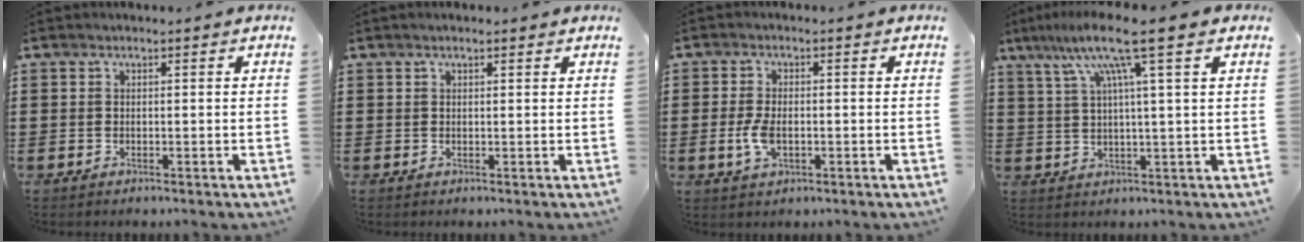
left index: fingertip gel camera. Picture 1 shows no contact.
{"total": 0.9, "force": [0.6, 0.2, 0.6], "torque": [-0.012, 0.002, 0.011]}
{"total": 4.2, "force": [-0.9, 2.1, 3.5], "torque": [-0.090, -0.007, -0.022]}
{"total": 10.0, "force": [5.3, -0.1, 8.4], "torque": [-0.176, -0.002, 0.088]}